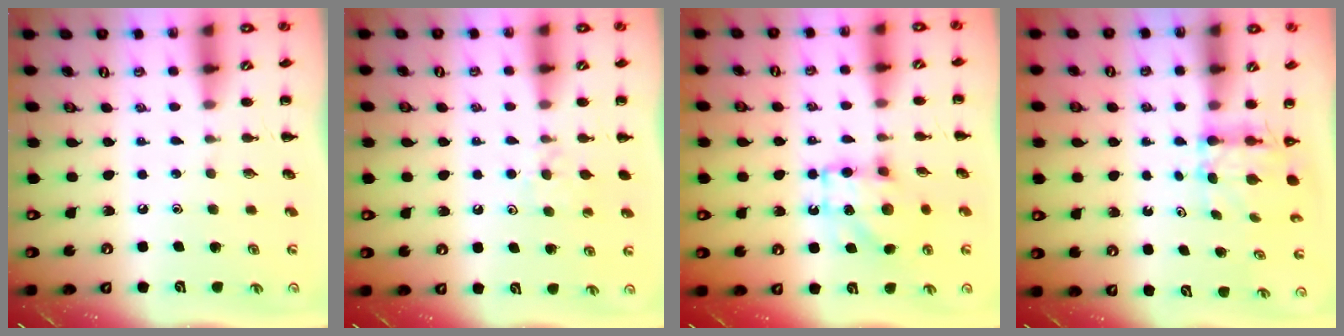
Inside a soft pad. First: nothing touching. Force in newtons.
{"total": 6.2, "press": 5.9, "slide": 1.9}
{"total": 10.7, "press": 10.6, "slide": 1.2}
{"total": 5.1, "press": 5.1, "slide": 0.5}